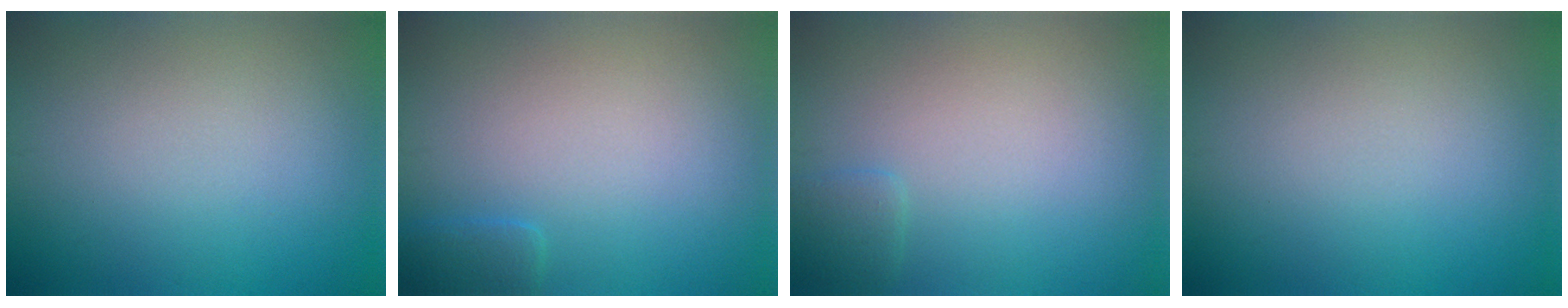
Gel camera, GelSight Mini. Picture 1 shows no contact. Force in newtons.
{"total": 1.7, "press": 1.7, "slide": 0.1}
{"total": 1.2, "press": 1.2, "slide": 0.2}
{"total": 0.0}